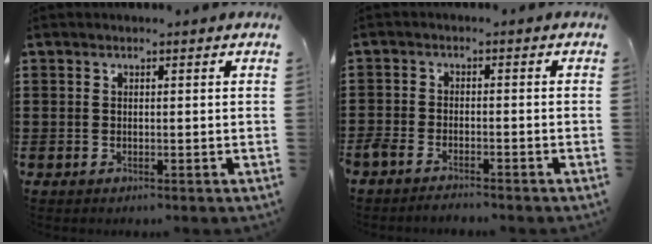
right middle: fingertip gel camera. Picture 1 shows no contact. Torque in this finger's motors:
{"motor_torque": [0.43, -0.29, 0.06, 0.09]}